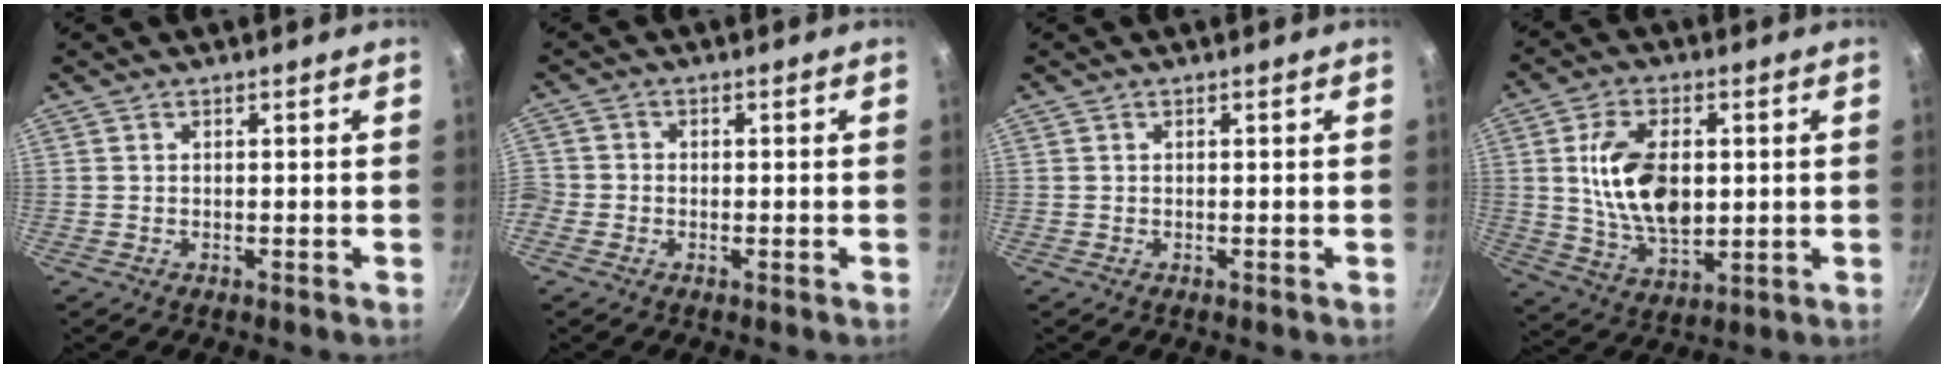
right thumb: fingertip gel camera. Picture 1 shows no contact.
{"total": 3.0, "force": [-1.1, 2.6, 0.9], "torque": [-0.018, 0.010, -0.029]}
{"total": 0.0}
{"total": 14.5, "force": [1.6, 8.6, 11.5], "torque": [-0.187, -0.009, 0.033]}